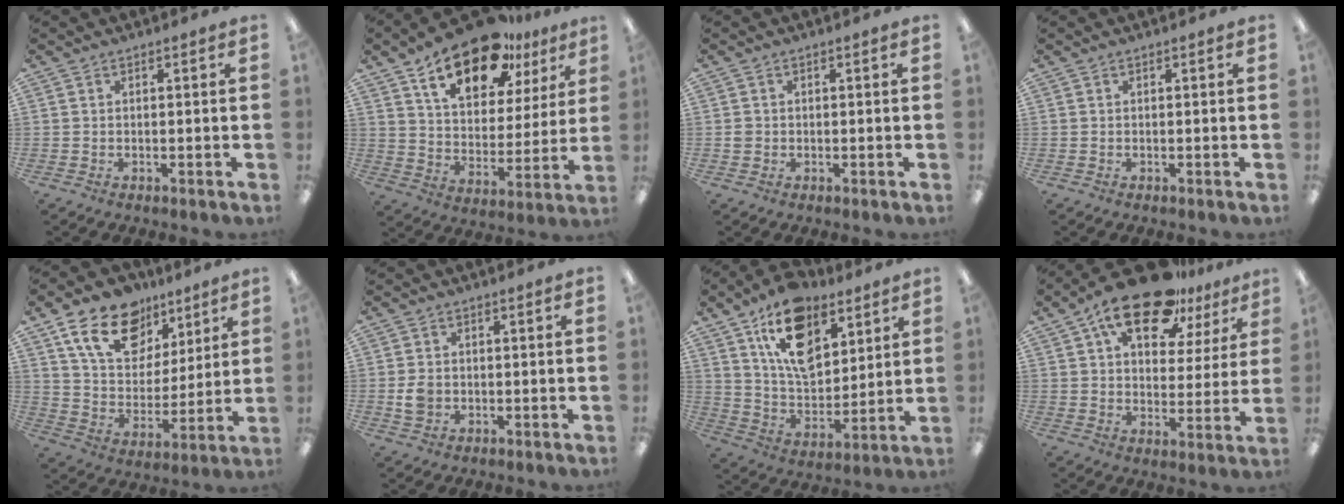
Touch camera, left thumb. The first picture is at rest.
{"total": 19.5, "force": [13.4, 9.3, 10.7], "torque": [-0.176, -0.069, 0.231]}
{"total": 1.3, "force": [-0.2, 1.2, 0.2], "torque": [-0.003, 0.005, -0.006]}
{"total": 0.0}
{"total": 17.5, "force": [10.4, 11.3, 8.4], "torque": [-0.147, -0.041, 0.192]}
{"total": 3.7, "force": [-0.4, 3.1, 2.0], "torque": [-0.027, 0.003, -0.008]}
{"total": 17.6, "force": [10.2, 10.3, 9.9], "torque": [-0.161, -0.041, 0.185]}
{"total": 17.1, "force": [12.0, 7.3, 9.8], "torque": [-0.171, -0.059, 0.207]}